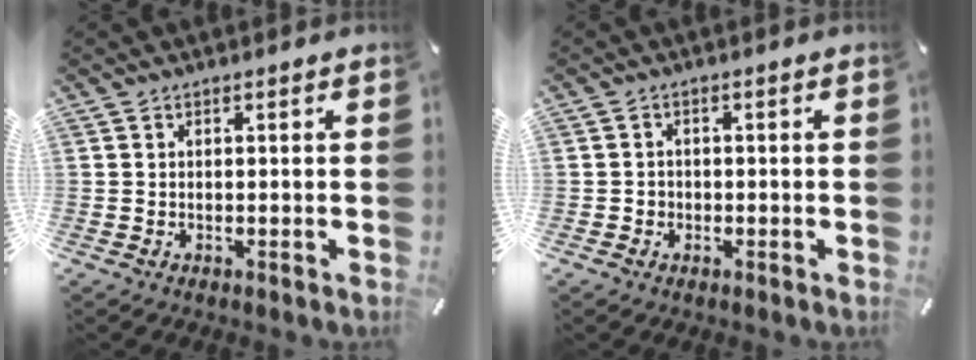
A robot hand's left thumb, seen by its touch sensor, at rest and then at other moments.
{"total": 1.6, "force": [-0.7, 1.5, 0.1], "torque": [-0.003, 0.008, -0.017]}